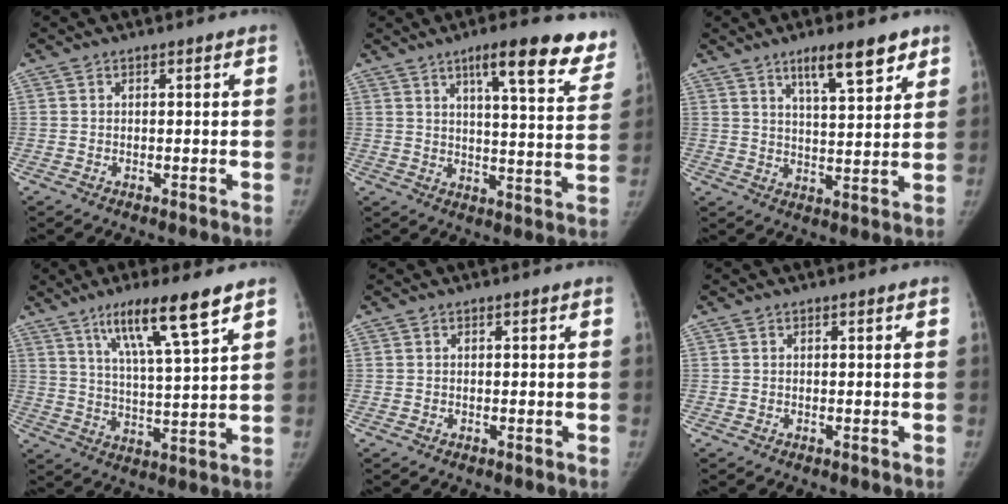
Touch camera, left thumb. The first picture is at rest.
{"total": 16.1, "force": [10.8, 3.6, 11.4], "torque": [-0.114, -0.050, 0.137]}
{"total": 9.9, "force": [6.5, 2.6, 7.0], "torque": [-0.088, -0.038, 0.105]}
{"total": 12.6, "force": [7.9, 1.2, 9.8], "torque": [-0.167, -0.035, 0.139]}
{"total": 0.0}
{"total": 0.0}